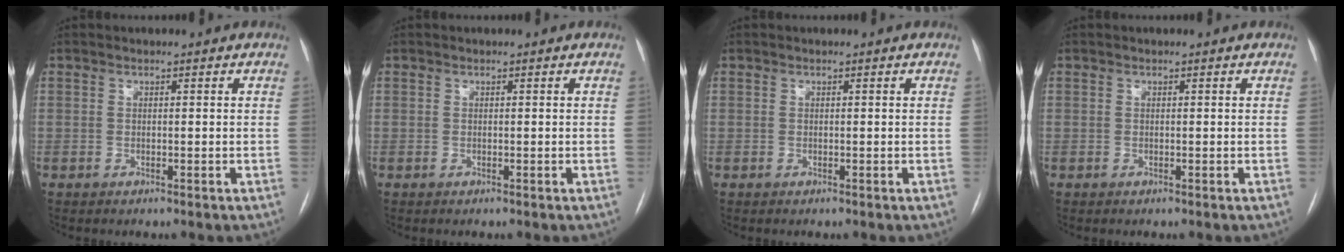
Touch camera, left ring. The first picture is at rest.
{"total": 0.0}
{"total": 0.0}
{"total": 0.0}